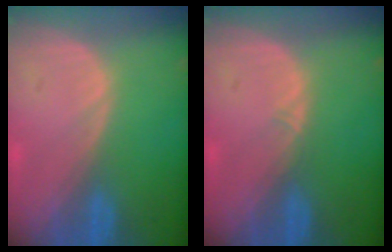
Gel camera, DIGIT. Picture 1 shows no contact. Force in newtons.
{"total": 0.6, "press": 0.5, "slide": 0.4}